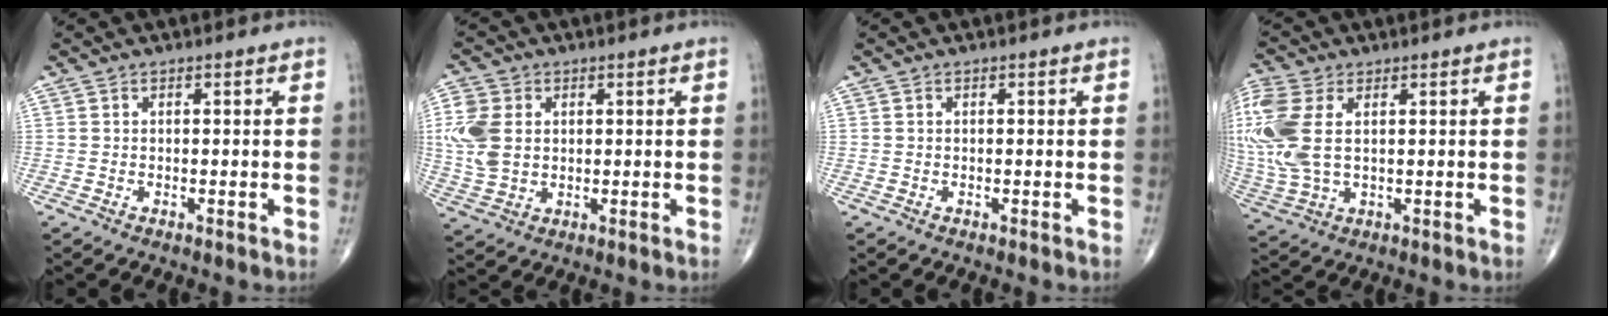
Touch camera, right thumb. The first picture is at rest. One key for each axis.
{"total": 8.9, "fx": 1.3, "fy": 6.7, "fz": 5.7, "tx": -0.123, "ty": 0.001, "tz": 0.029}
{"total": 0.0}
{"total": 14.2, "fx": 3.0, "fy": 8.1, "fz": 11.2, "tx": -0.301, "ty": 0.005, "tz": 0.066}